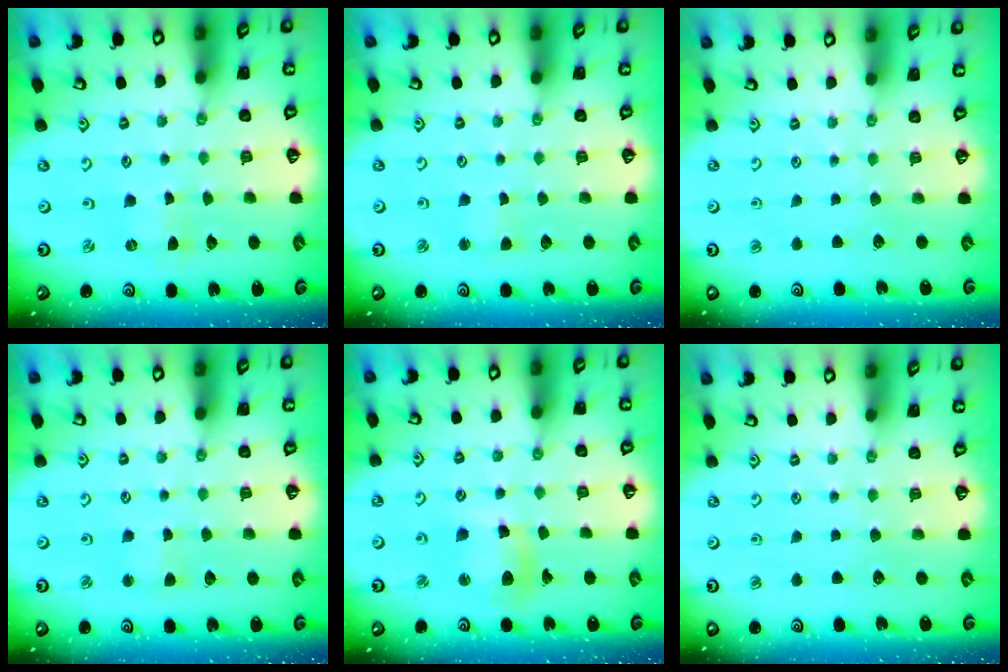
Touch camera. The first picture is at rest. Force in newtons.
{"total": 2.1, "press": 2.1, "slide": 0.4}
{"total": 0.0}
{"total": 2.6, "press": 2.6, "slide": 0.3}
{"total": 11.5, "press": 11.4, "slide": 1.7}
{"total": 0.0}